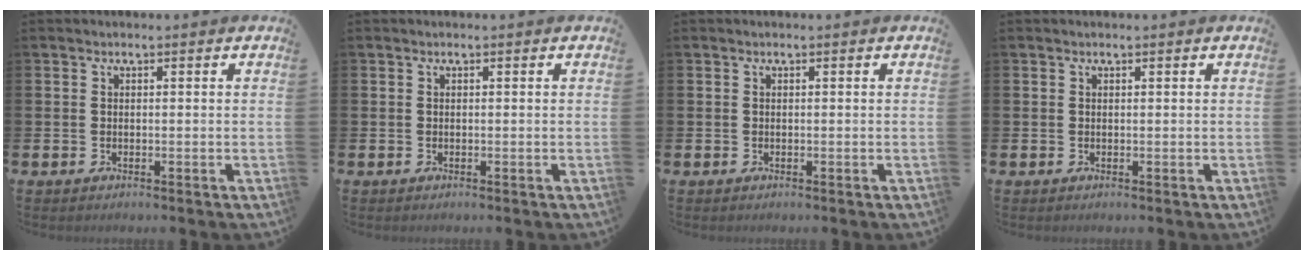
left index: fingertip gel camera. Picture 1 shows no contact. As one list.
[{"total": 0.0}, {"total": 0.0}, {"total": 0.0}]